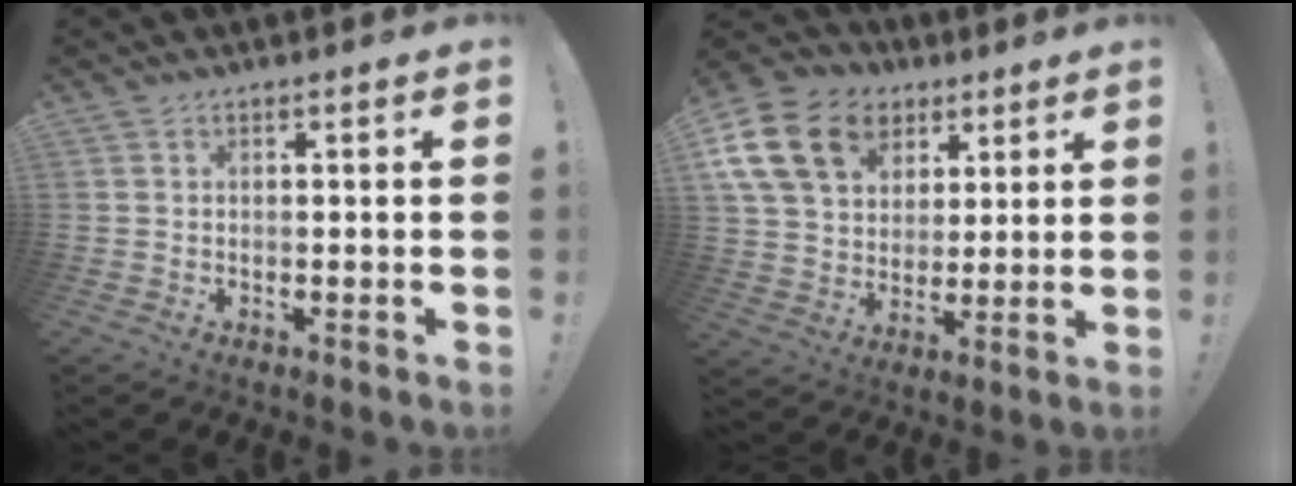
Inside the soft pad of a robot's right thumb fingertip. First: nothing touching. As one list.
[{"total": 19.6, "force": [8.1, 14.5, 10.4], "torque": [-0.168, -0.029, 0.161]}]